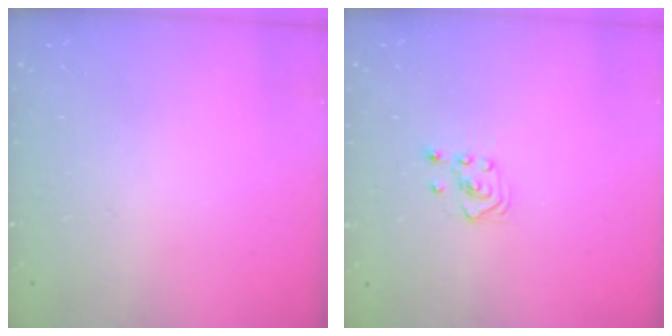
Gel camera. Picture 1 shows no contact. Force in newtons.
{"total": 3.0, "press": 2.6, "slide": 1.5}